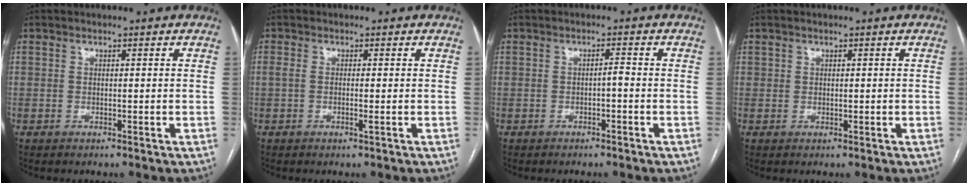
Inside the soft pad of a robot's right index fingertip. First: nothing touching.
{"total": 1.7, "force": [-0.4, 0.3, 1.6], "torque": [-0.034, 0.000, -0.006]}
{"total": 1.3, "force": [-0.5, 0.2, 1.1], "torque": [-0.016, 0.004, -0.009]}
{"total": 0.6, "force": [0.3, 0.6, 0.1], "torque": [0.006, 0.001, 0.002]}